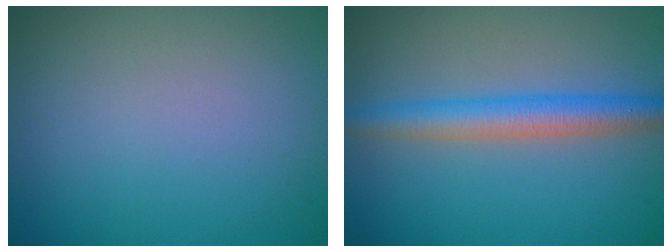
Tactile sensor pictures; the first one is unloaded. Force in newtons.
{"total": 3.9, "press": 3.9, "slide": 0.1}